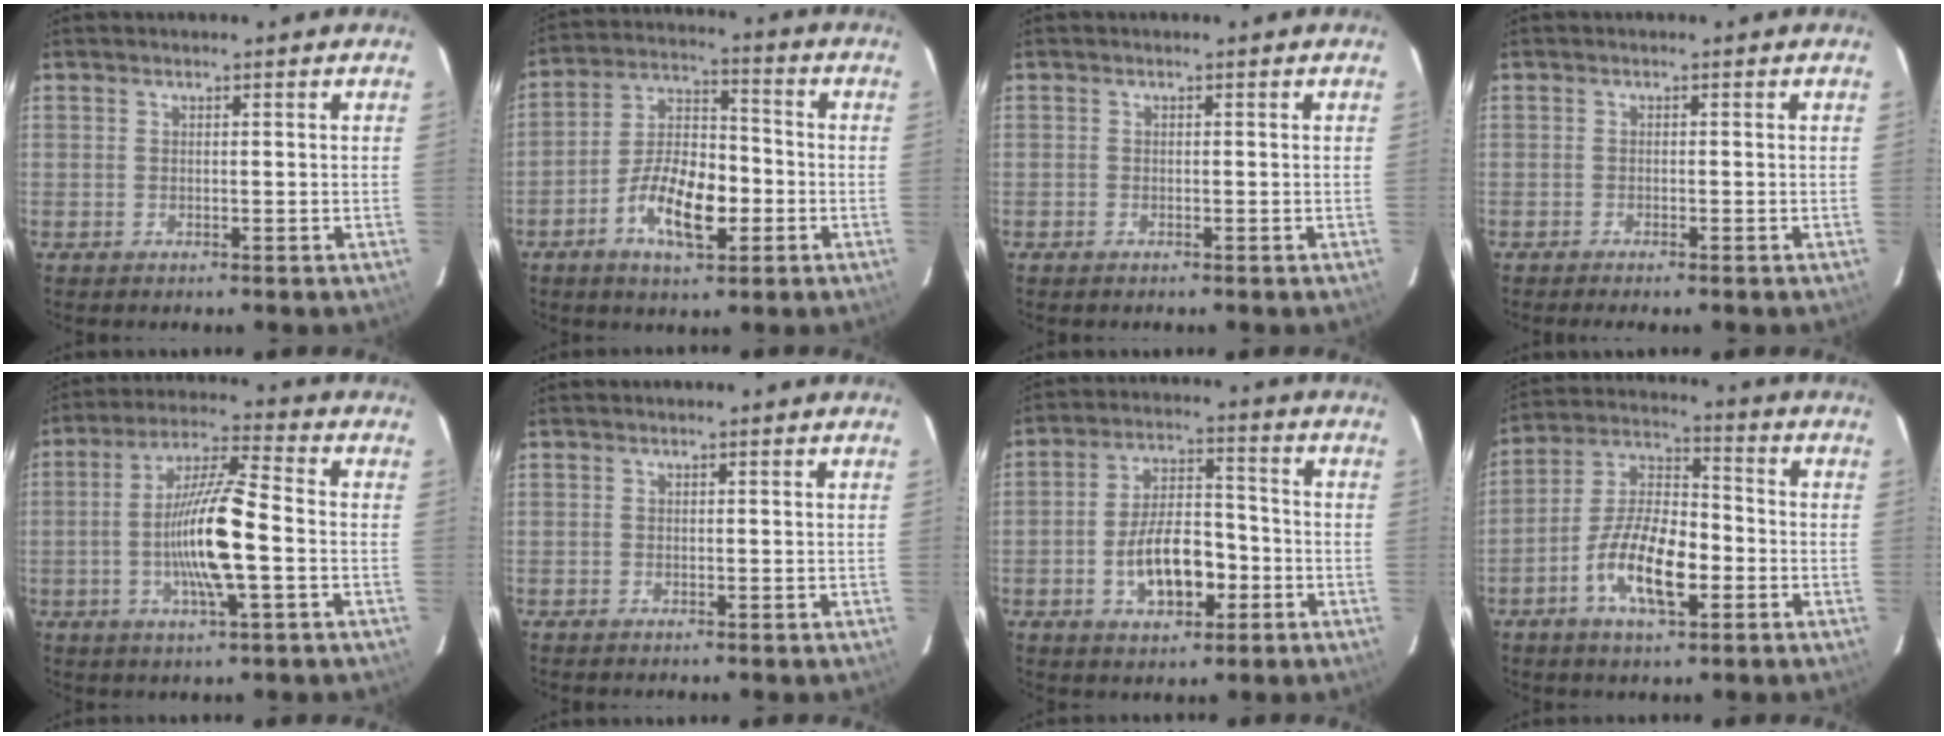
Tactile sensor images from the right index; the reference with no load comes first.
{"total": 12.5, "force": [-4.6, 5.6, 10.2], "torque": [-0.199, 0.011, -0.080]}
{"total": 0.7, "force": [-0.6, 0.4, 0.0], "torque": [-0.002, -0.002, -0.012]}
{"total": 1.3, "force": [-1.2, 0.0, 0.5], "torque": [-0.017, -0.005, -0.022]}
{"total": 13.1, "force": [-2.7, 1.7, 12.7], "torque": [-0.245, 0.003, -0.056]}
{"total": 0.0}
{"total": 10.9, "force": [-3.8, 5.3, 8.7], "torque": [-0.163, 0.015, -0.054]}
{"total": 13.4, "force": [-5.0, 5.4, 11.3], "torque": [-0.225, 0.005, -0.091]}